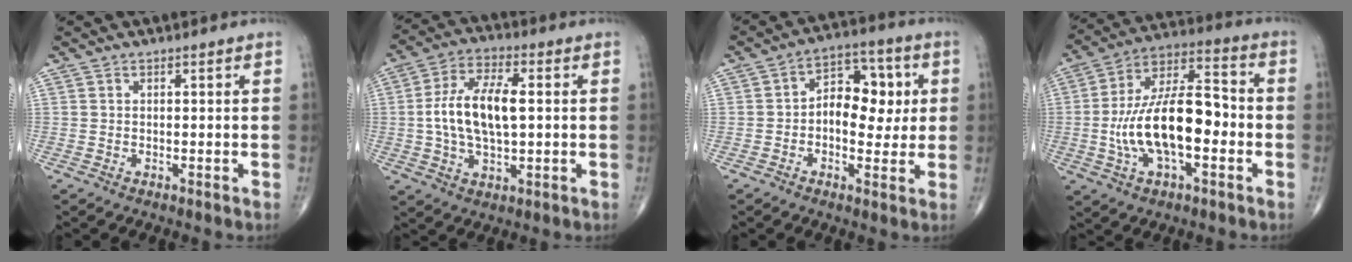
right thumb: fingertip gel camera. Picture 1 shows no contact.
{"total": 12.8, "force": [0.5, 6.2, 11.2], "torque": [-0.220, 0.014, 0.007]}
{"total": 11.4, "force": [0.7, 7.4, 8.6], "torque": [-0.085, 0.023, 0.006]}
{"total": 18.3, "force": [-3.2, 8.3, 15.9], "torque": [-0.285, 0.040, -0.060]}